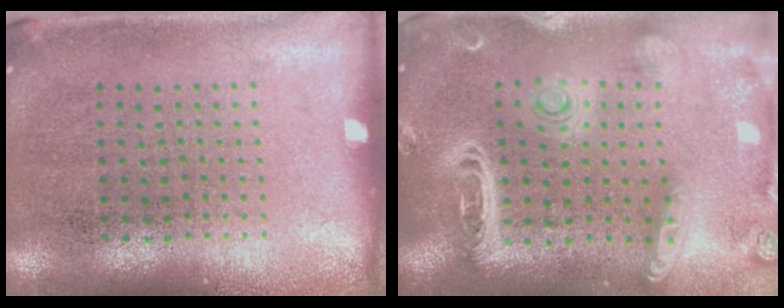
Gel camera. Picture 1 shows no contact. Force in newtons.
{"total": 3.0, "press": 2.5, "slide": 1.5}